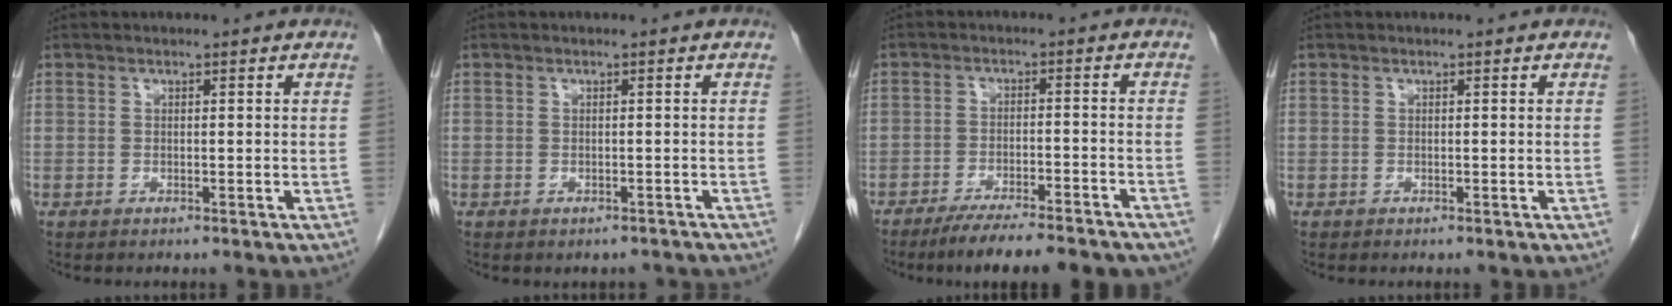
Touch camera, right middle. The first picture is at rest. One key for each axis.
{"total": 1.4, "fx": -1.1, "fy": 0.7, "fz": 0.2, "tx": -0.001, "ty": 0.001, "tz": -0.014}
{"total": 13.8, "fx": -11.7, "fy": 2.2, "fz": 6.9, "tx": -0.095, "ty": -0.009, "tz": -0.165}
{"total": 0.0}